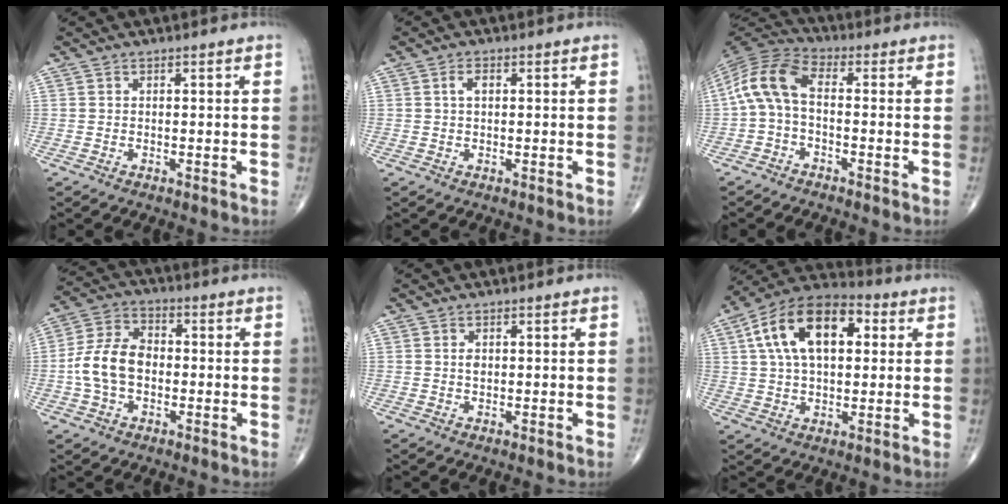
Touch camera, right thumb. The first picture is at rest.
{"total": 2.0, "force": [0.4, 1.1, 1.6], "torque": [-0.031, 0.007, 0.006]}
{"total": 9.6, "force": [-0.8, 5.0, 8.1], "torque": [-0.167, 0.030, -0.027]}
{"total": 10.6, "force": [-1.2, 7.3, 7.7], "torque": [-0.143, 0.030, -0.031]}
{"total": 1.2, "force": [0.2, 0.8, 0.9], "torque": [-0.012, 0.001, 0.003]}
{"total": 17.9, "force": [4.6, 10.1, 14.0], "torque": [-0.225, 0.021, 0.069]}